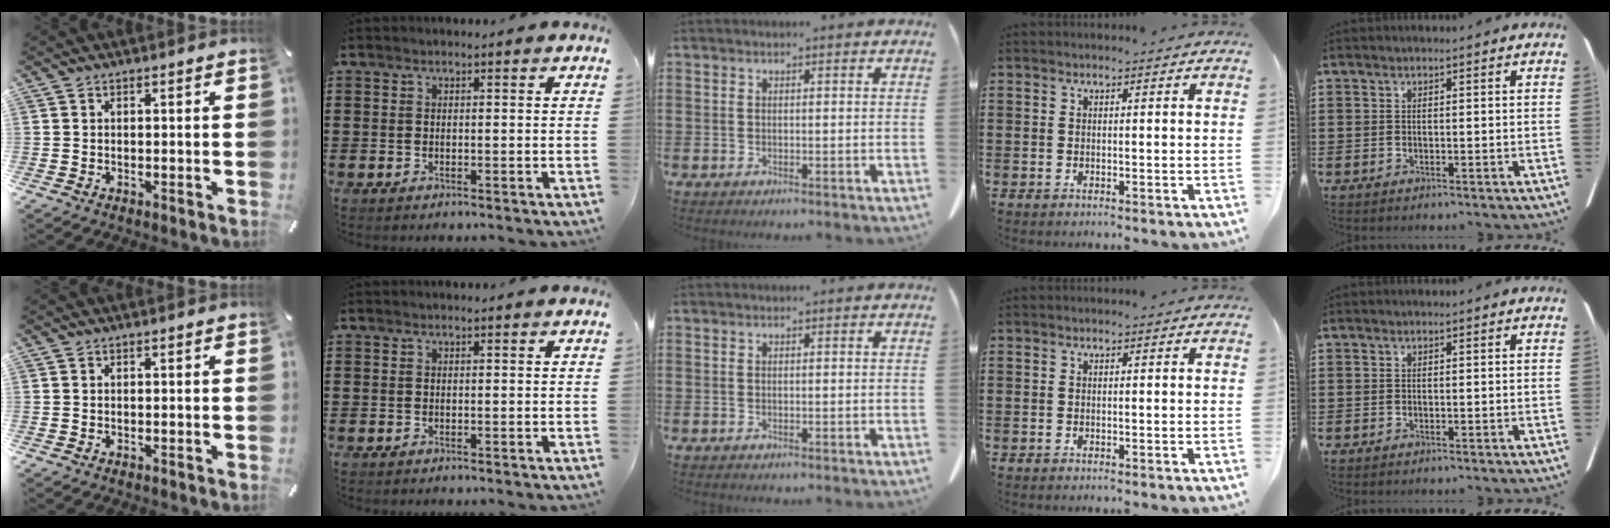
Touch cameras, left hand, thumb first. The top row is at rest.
{}